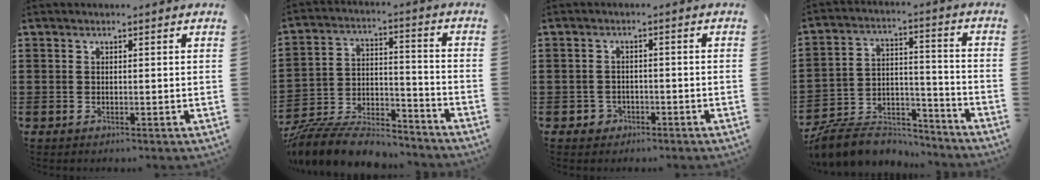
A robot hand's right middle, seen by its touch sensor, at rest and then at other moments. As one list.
[{"total": 10.0, "force": [-9.6, 1.7, 2.1], "torque": [-0.038, 0.020, -0.189]}, {"total": 1.9, "force": [-1.4, 1.3, 0.1], "torque": [-0.009, 0.000, -0.031]}, {"total": 8.0, "force": [-7.6, 2.5, 1.2], "torque": [-0.030, 0.012, -0.149]}]